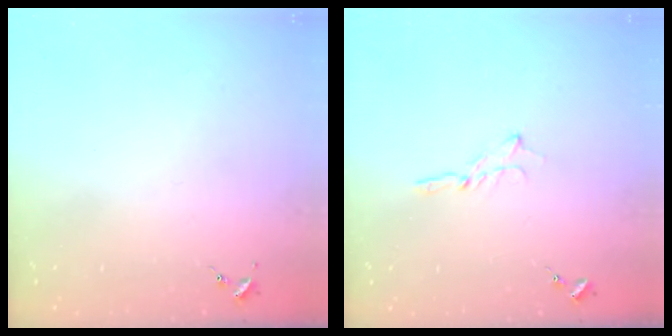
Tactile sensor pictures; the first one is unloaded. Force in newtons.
{"total": 2.0, "press": 2.0, "slide": 0.2}